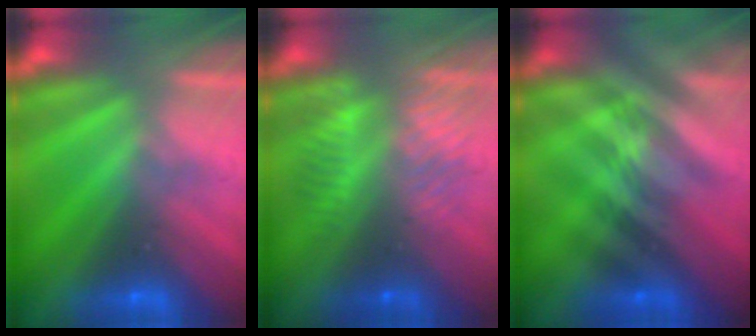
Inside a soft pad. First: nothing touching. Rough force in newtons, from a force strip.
{"total": 8.1}
{"total": 2.4}